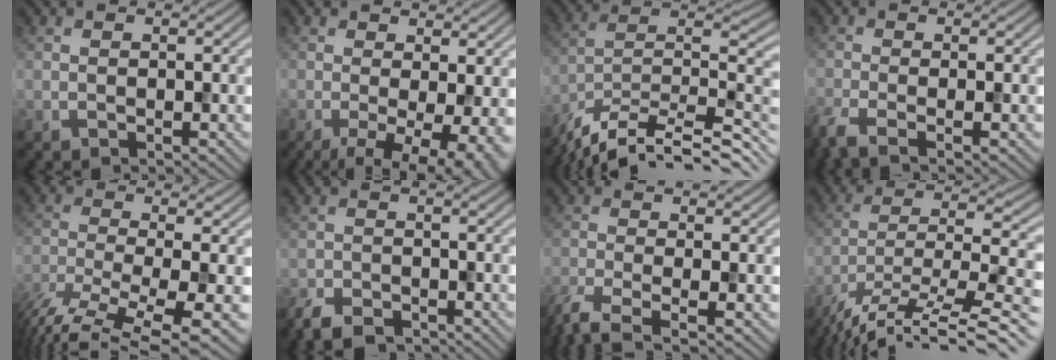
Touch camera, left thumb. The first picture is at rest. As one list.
[{"total": 8.3, "force": [-1.9, 2.8, 7.6], "torque": [-0.116, -0.009, -0.025]}, {"total": 13.4, "force": [-10.1, 3.4, 8.1], "torque": [-0.156, 0.003, -0.176]}, {"total": 3.7, "force": [-2.4, 0.7, 2.8], "torque": [-0.051, -0.007, -0.059]}, {"total": 10.2, "force": [-7.1, 2.3, 6.9], "torque": [-0.142, -0.022, -0.116]}, {"total": 4.6, "force": [-3.9, 1.6, 1.9], "torque": [-0.034, -0.013, -0.078]}, {"total": 5.1, "force": [-3.3, 1.0, 3.7], "torque": [-0.067, -0.012, -0.074]}, {"total": 15.0, "force": [-11.5, 3.3, 9.0], "torque": [-0.160, -0.004, -0.188]}]